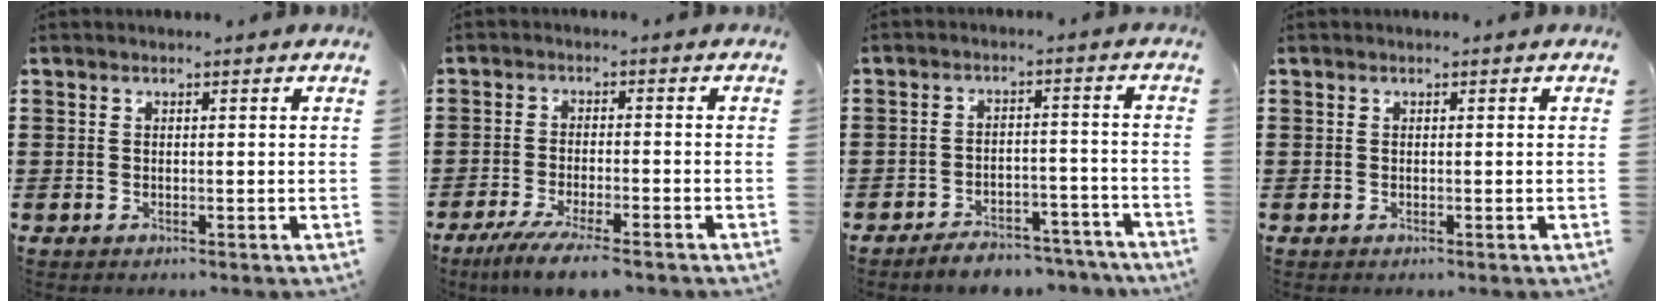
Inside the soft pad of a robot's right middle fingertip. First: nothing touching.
{"total": 5.1, "force": [-4.2, 0.0, 2.8], "torque": [-0.060, -0.018, -0.078]}
{"total": 4.3, "force": [-4.3, 0.6, 0.5], "torque": [-0.010, 0.009, -0.087]}
{"total": 0.0}